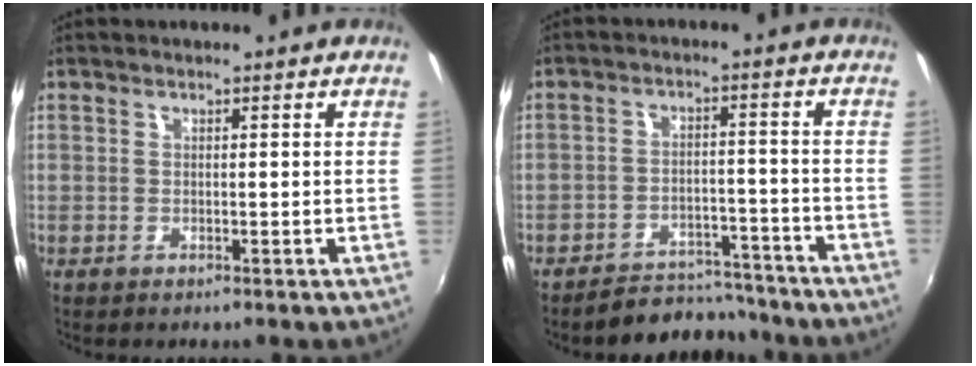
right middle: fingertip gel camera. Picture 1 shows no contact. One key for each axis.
{"total": 9.9, "fx": -9.1, "fy": 3.3, "fz": 1.8, "tx": -0.048, "ty": 0.019, "tz": -0.120}